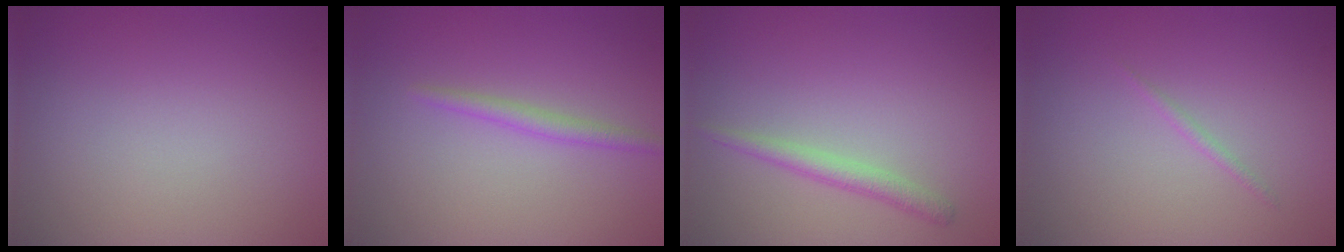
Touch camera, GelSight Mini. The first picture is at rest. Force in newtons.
{"total": 1.5, "press": 1.5, "slide": 0.1}
{"total": 1.8, "press": 1.8, "slide": 0.1}
{"total": 0.6, "press": 0.6, "slide": 0.0}